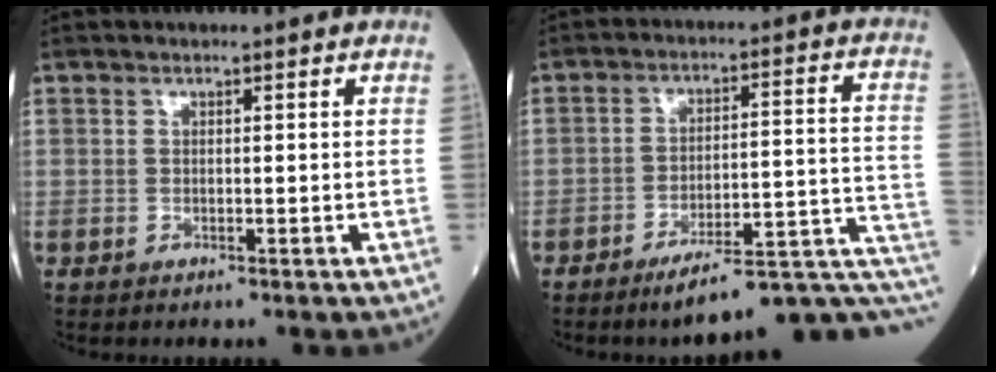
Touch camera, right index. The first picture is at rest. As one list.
[{"total": 15.1, "force": [-11.0, 1.5, 10.2], "torque": [-0.079, 0.048, -0.150]}]